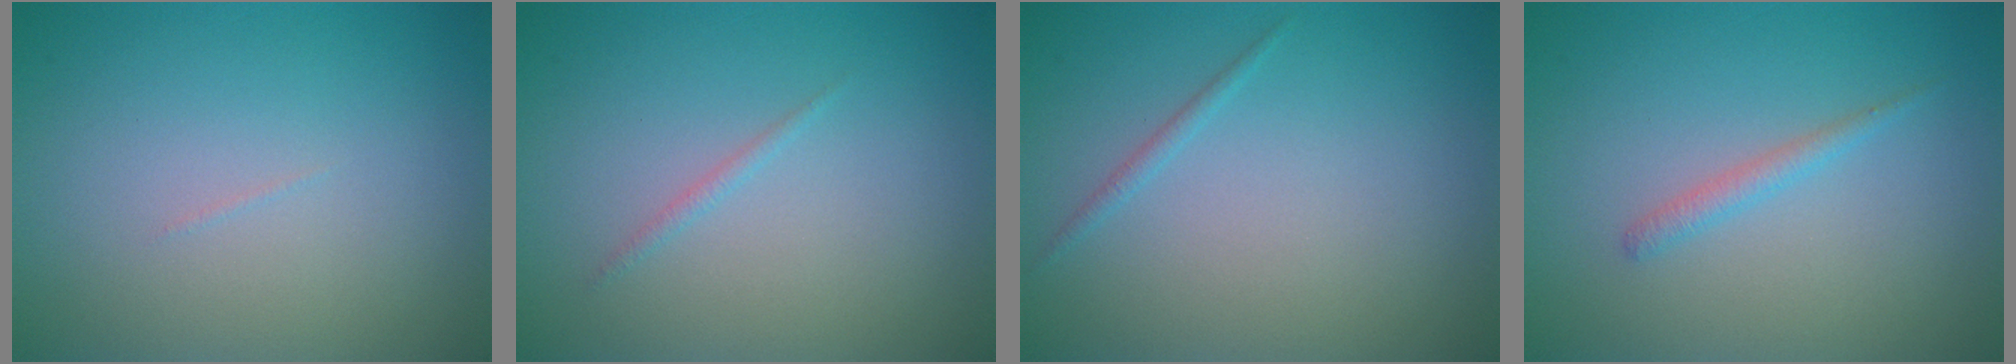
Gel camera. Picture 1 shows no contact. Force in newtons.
{"total": 0.6, "press": 0.6, "slide": 0.1}
{"total": 0.7, "press": 0.7, "slide": 0.1}
{"total": 1.2, "press": 1.2, "slide": 0.0}